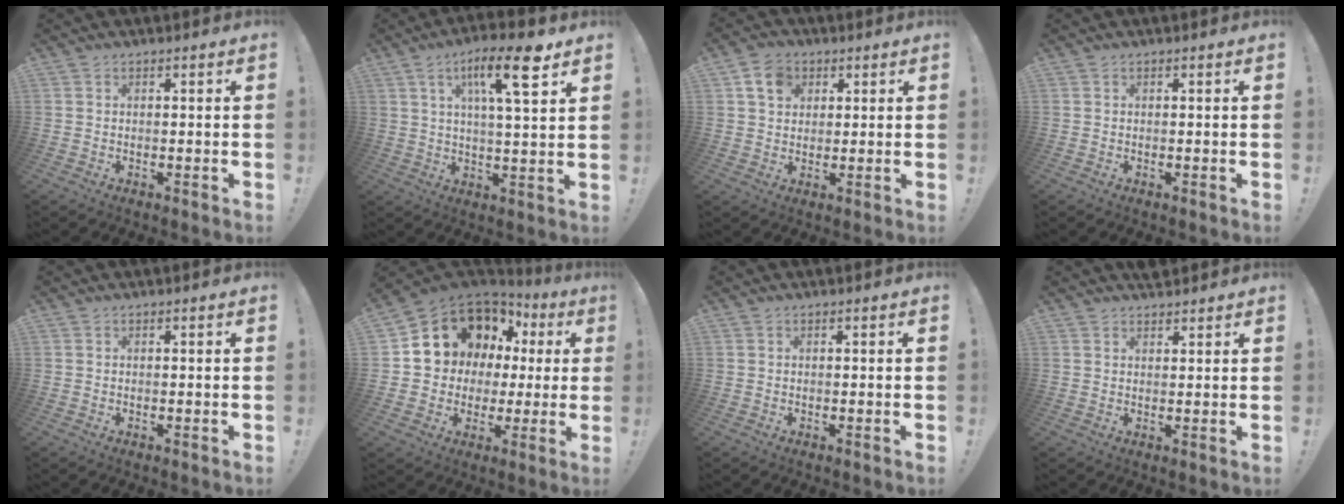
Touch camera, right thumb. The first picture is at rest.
{"total": 13.6, "force": [6.3, 3.4, 11.5], "torque": [-0.177, -0.020, 0.095]}
{"total": 7.5, "force": [3.4, 5.7, 3.5], "torque": [-0.052, -0.006, 0.065]}
{"total": 0.0}
{"total": 0.0}
{"total": 12.3, "force": [5.6, 10.1, 4.1], "torque": [-0.070, -0.041, 0.127]}
{"total": 0.0}
{"total": 2.3, "force": [2.1, 0.9, 0.3], "torque": [0.006, -0.013, 0.039]}